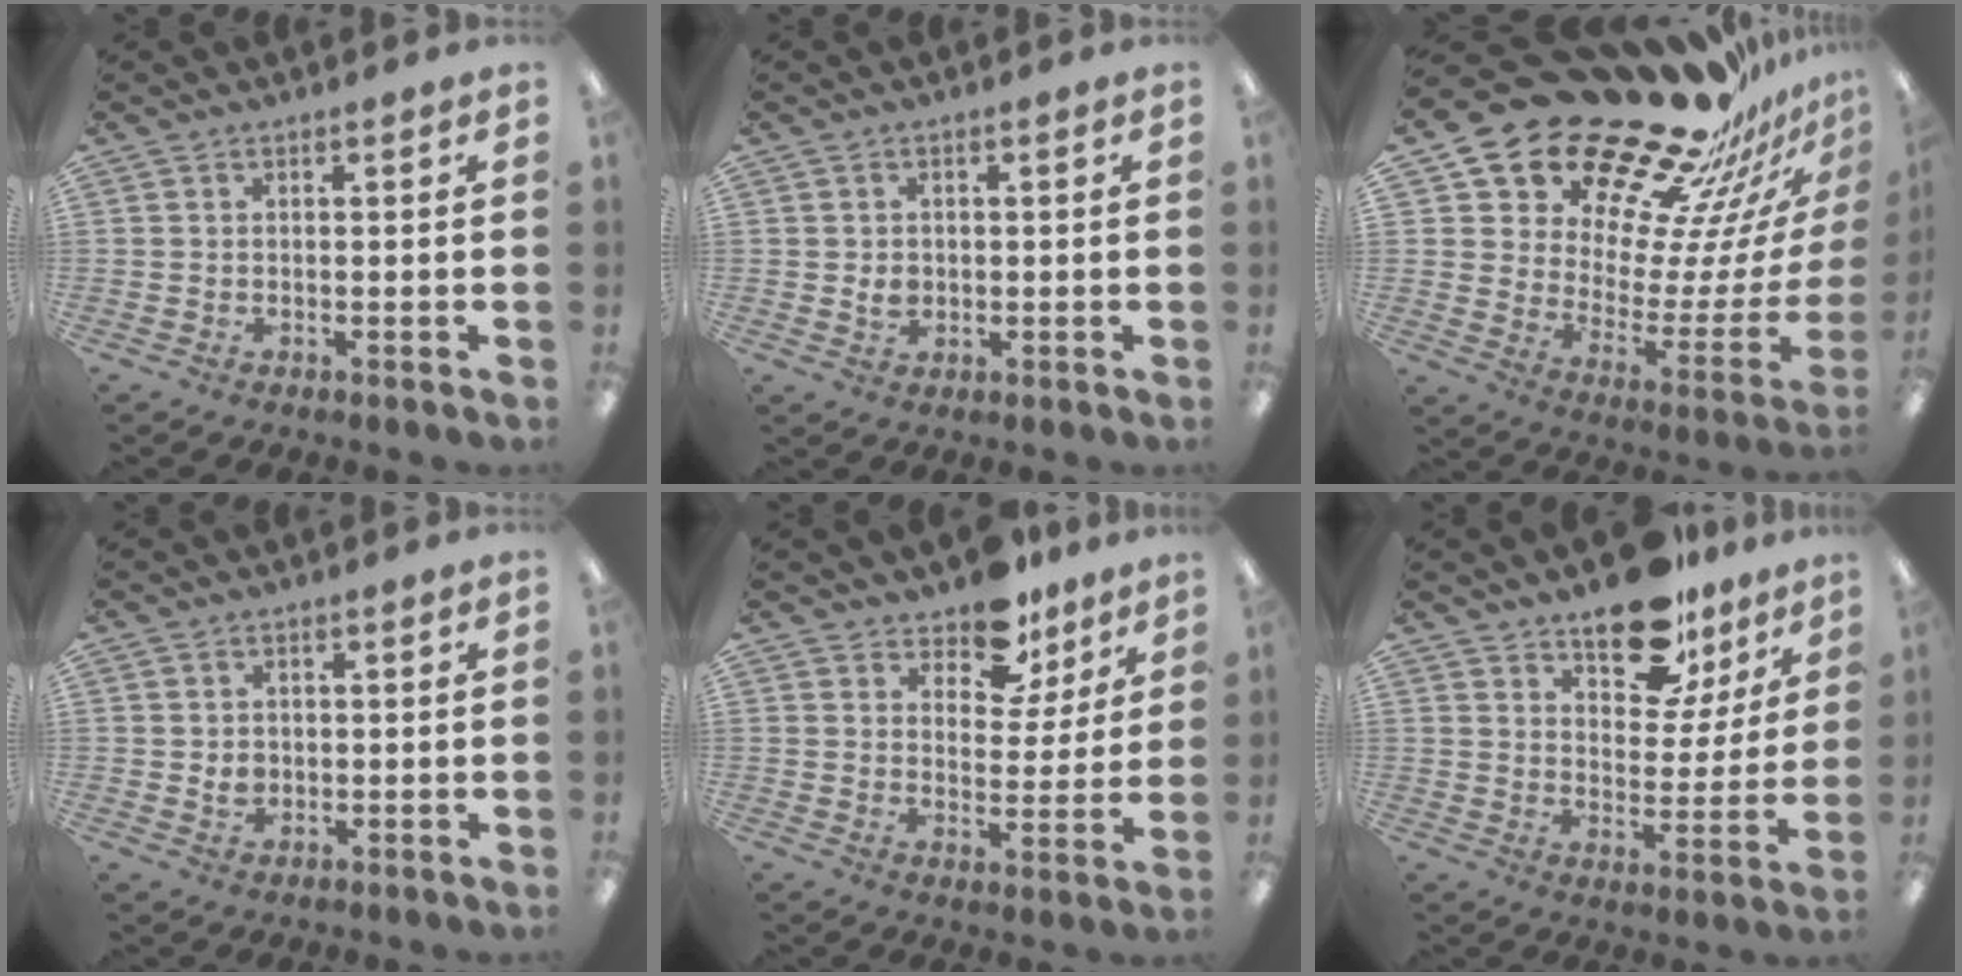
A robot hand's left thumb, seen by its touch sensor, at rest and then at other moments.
{"total": 2.6, "force": [0.1, 2.3, 1.4], "torque": [-0.019, 0.001, -0.002]}
{"total": 25.5, "force": [21.7, 10.2, 8.8], "torque": [-0.131, -0.184, 0.388]}
{"total": 2.6, "force": [0.2, 2.3, 1.2], "torque": [-0.017, 0.000, 0.002]}
{"total": 10.0, "force": [8.2, 5.1, 2.8], "torque": [-0.045, -0.056, 0.151]}
{"total": 15.0, "force": [11.5, 7.3, 6.2], "torque": [-0.083, -0.073, 0.206]}